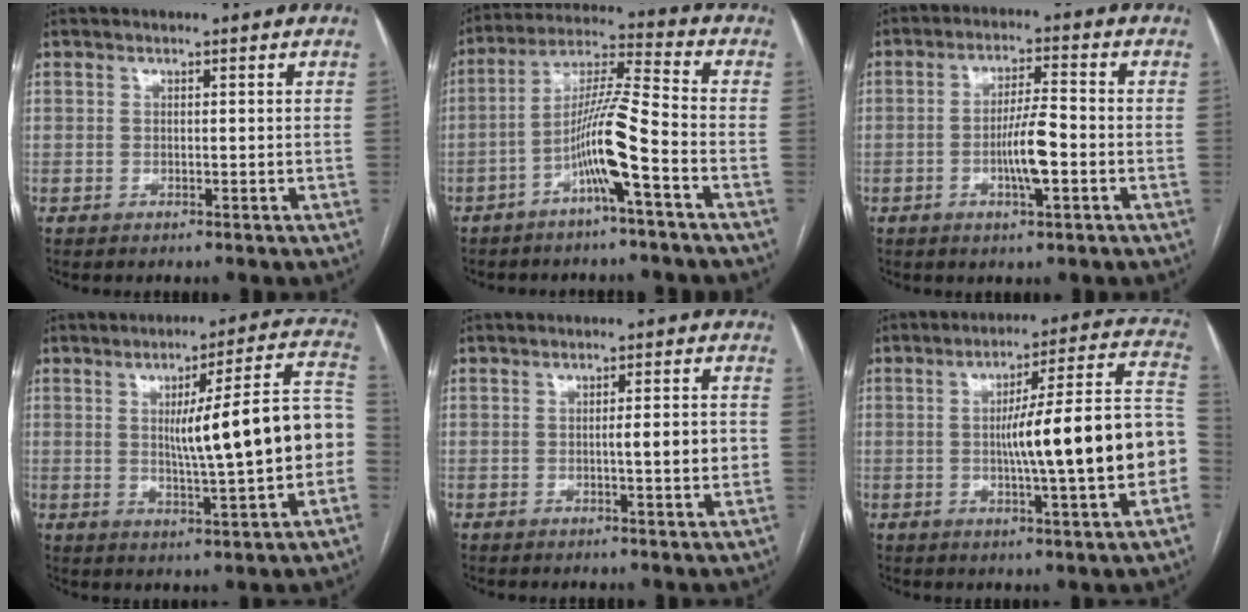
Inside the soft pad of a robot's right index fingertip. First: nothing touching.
{"total": 10.0, "force": [-4.3, -0.6, 9.0], "torque": [-0.175, 0.017, -0.081]}
{"total": 6.5, "force": [-1.8, 0.8, 6.2], "torque": [-0.117, 0.001, -0.032]}
{"total": 15.8, "force": [-0.5, 1.0, 15.7], "torque": [-0.211, 0.029, -0.006]}
{"total": 4.4, "force": [-0.6, 0.3, 4.3], "torque": [-0.064, 0.002, -0.008]}
{"total": 19.0, "force": [-2.4, 0.8, 18.9], "torque": [-0.229, 0.033, -0.033]}